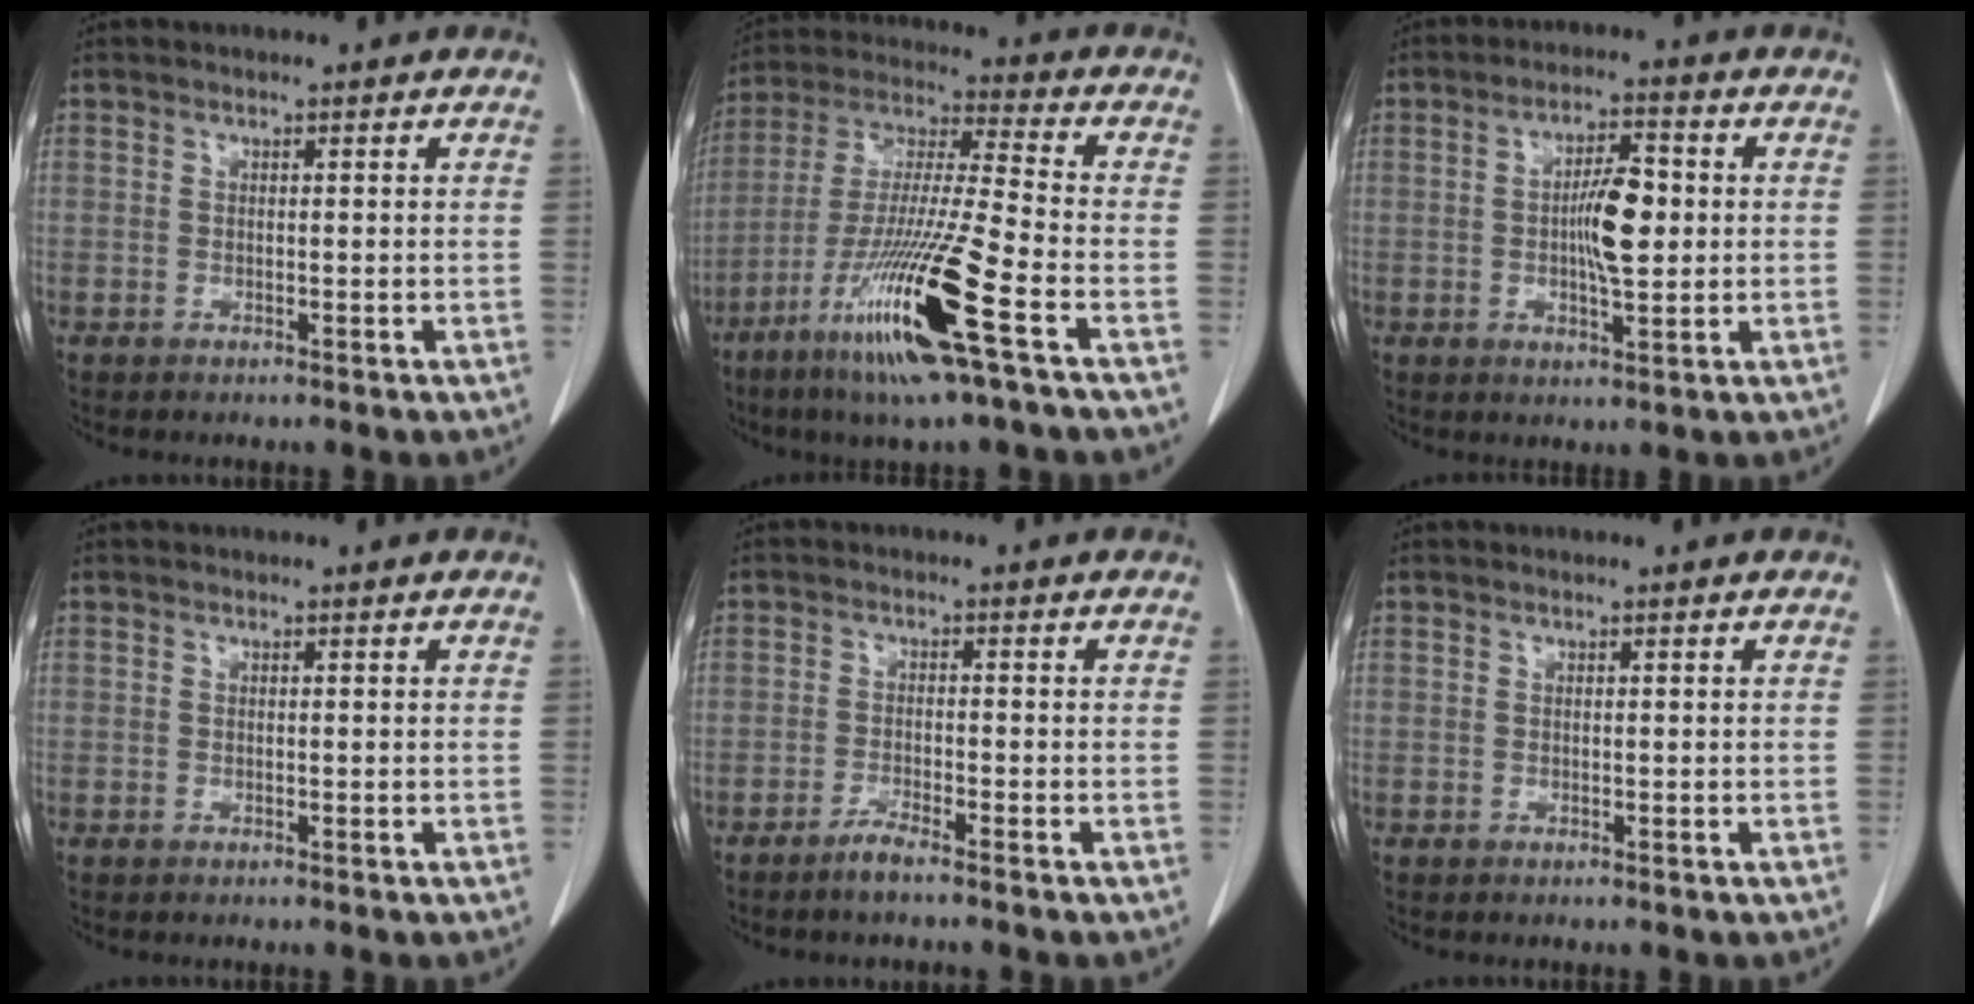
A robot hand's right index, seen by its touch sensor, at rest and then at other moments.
{"total": 17.6, "force": [-8.4, -0.3, 15.5], "torque": [-0.329, -0.038, -0.163]}
{"total": 7.5, "force": [0.2, 2.2, 7.1], "torque": [-0.125, 0.007, 0.004]}
{"total": 0.0}
{"total": 2.6, "force": [-2.1, -0.2, 1.4], "torque": [-0.034, -0.003, -0.044]}
{"total": 0.0}